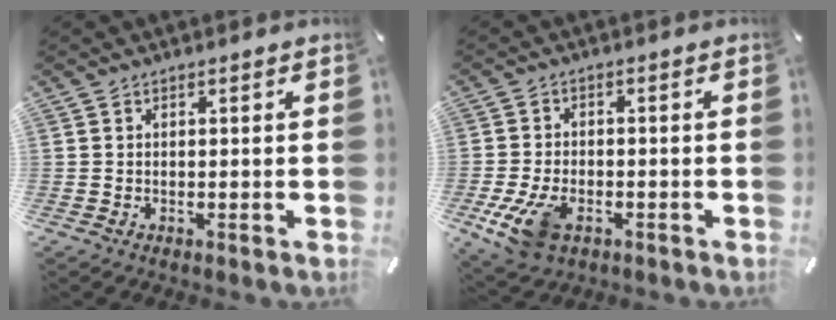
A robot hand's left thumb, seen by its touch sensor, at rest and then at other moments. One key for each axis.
{"total": 9.2, "fx": -3.9, "fy": 5.7, "fz": 6.1, "tx": -0.145, "ty": 0.004, "tz": -0.071}